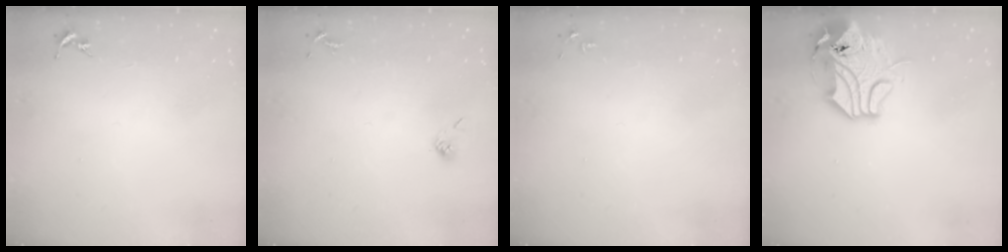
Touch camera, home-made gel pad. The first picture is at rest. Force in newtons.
{"total": 4.2, "press": 4.0, "slide": 1.1}
{"total": 2.8, "press": 2.8, "slide": 0.4}
{"total": 13.8, "press": 13.6, "slide": 2.0}